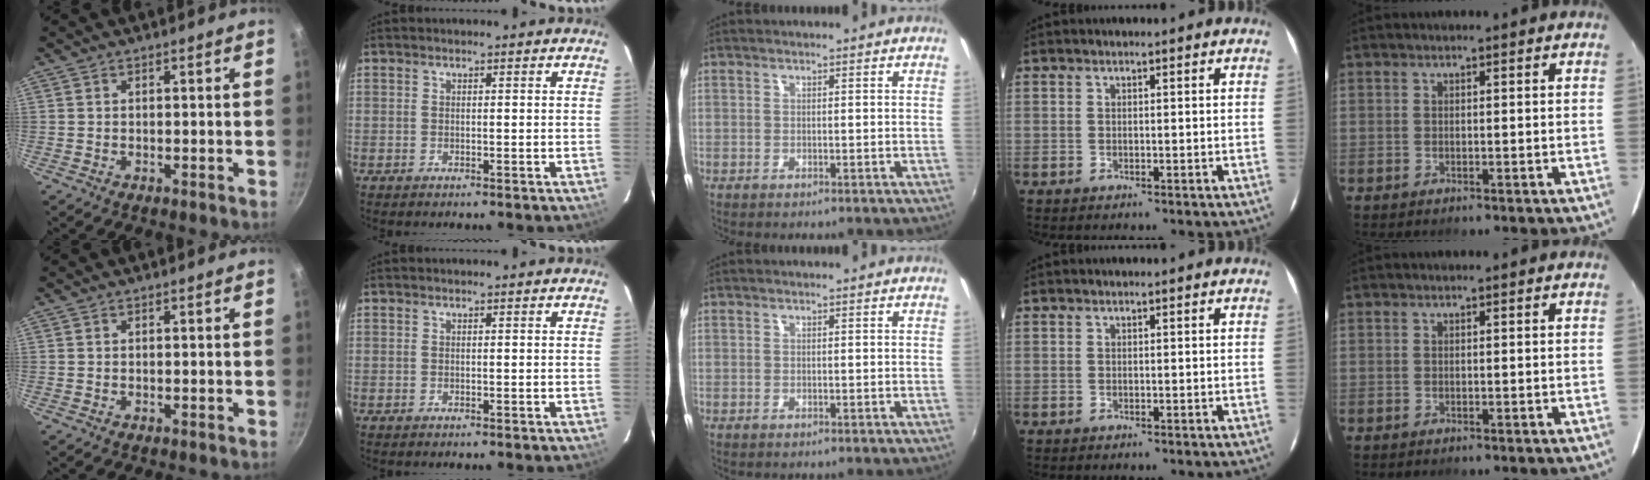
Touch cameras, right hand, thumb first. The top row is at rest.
{}